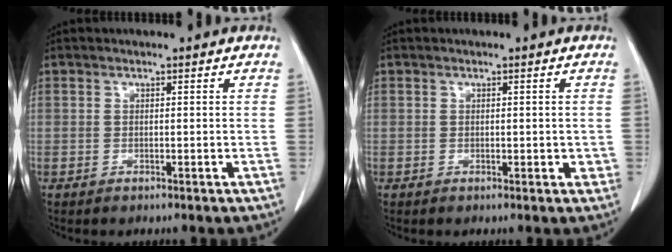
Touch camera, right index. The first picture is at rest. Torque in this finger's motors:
{"motor_torque": [-0.08, 0.13, 0.00, 0.04]}